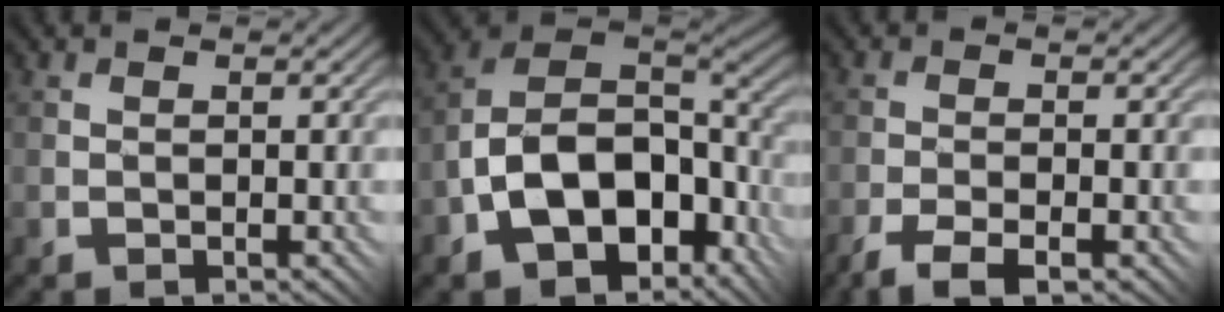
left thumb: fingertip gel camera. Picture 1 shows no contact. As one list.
[{"total": 15.1, "force": [-5.1, 8.9, 11.1], "torque": [-0.216, -0.020, -0.082]}, {"total": 4.3, "force": [-2.9, 1.1, 2.9], "torque": [-0.053, 0.002, -0.054]}]